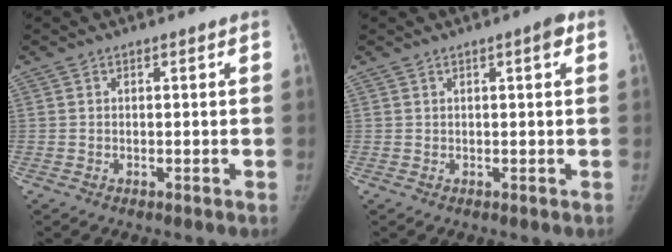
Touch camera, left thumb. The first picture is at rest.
{"total": 2.0, "force": [0.8, 0.5, 1.8], "torque": [-0.024, 0.002, 0.008]}